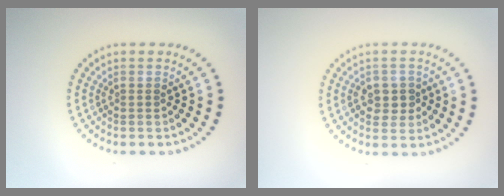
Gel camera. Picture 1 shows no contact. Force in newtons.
{"total": 2.2, "press": 2.2, "slide": 0.2}